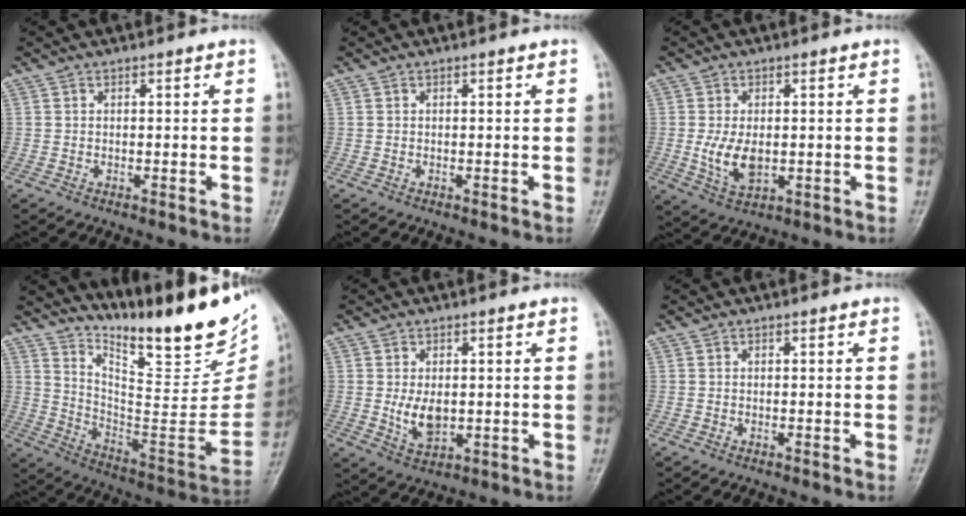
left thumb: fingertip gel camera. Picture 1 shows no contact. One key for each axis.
{"total": 0.0}
{"total": 6.7, "fx": -0.4, "fy": 4.0, "fz": 5.4, "tx": -0.098, "ty": -0.013, "tz": 0.003}
{"total": 26.0, "fx": 19.4, "fy": 6.8, "fz": 15.9, "tx": -0.201, "ty": -0.124, "tz": 0.298}
{"total": 5.6, "fx": 0.1, "fy": 3.5, "fz": 4.3, "tx": -0.067, "ty": -0.012, "tz": 0.014}
{"total": 0.0}